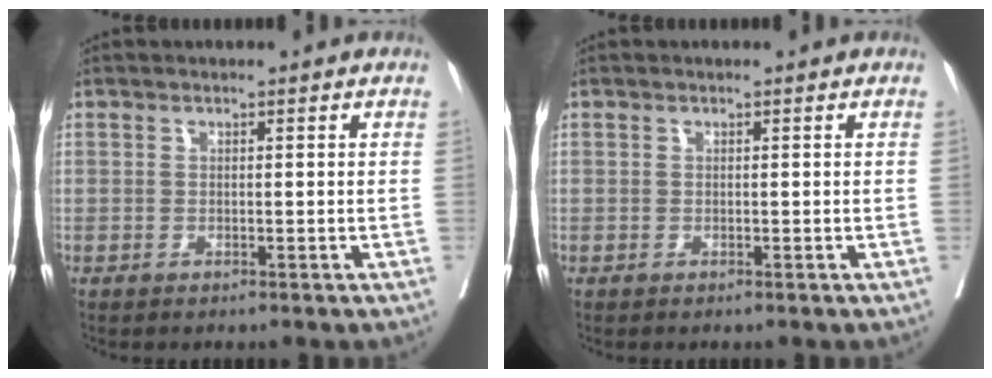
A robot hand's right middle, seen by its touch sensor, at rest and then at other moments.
{"total": 0.0}